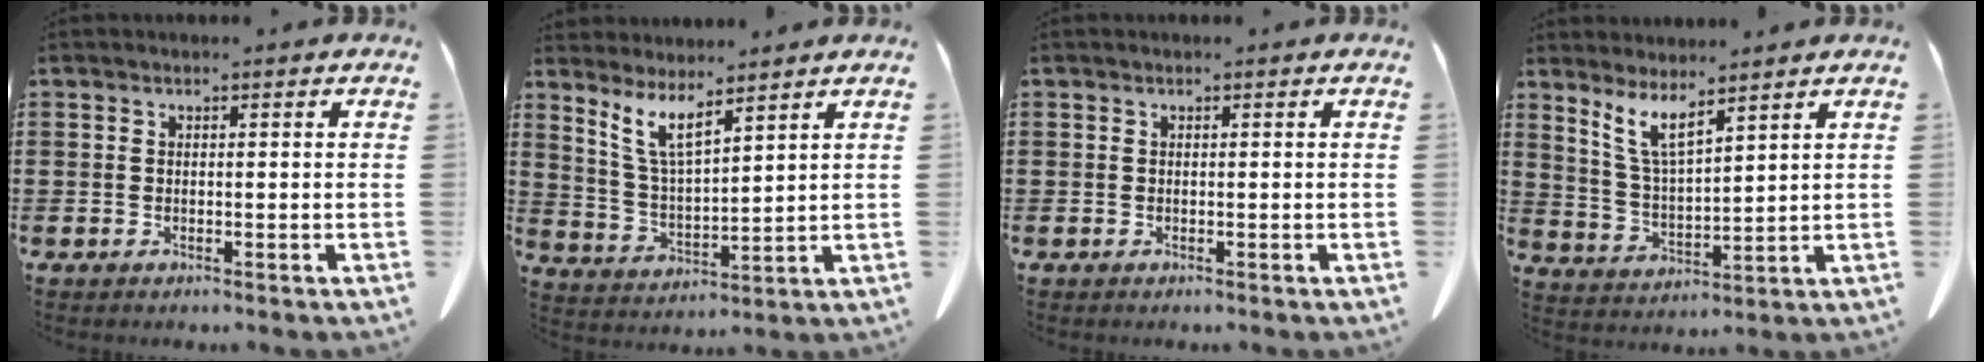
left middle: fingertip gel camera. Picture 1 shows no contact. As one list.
[{"total": 6.2, "force": [4.8, 0.7, 3.8], "torque": [-0.089, -0.024, 0.087]}, {"total": 0.0}, {"total": 5.8, "force": [4.6, 0.6, 3.5], "torque": [-0.083, -0.020, 0.084]}]